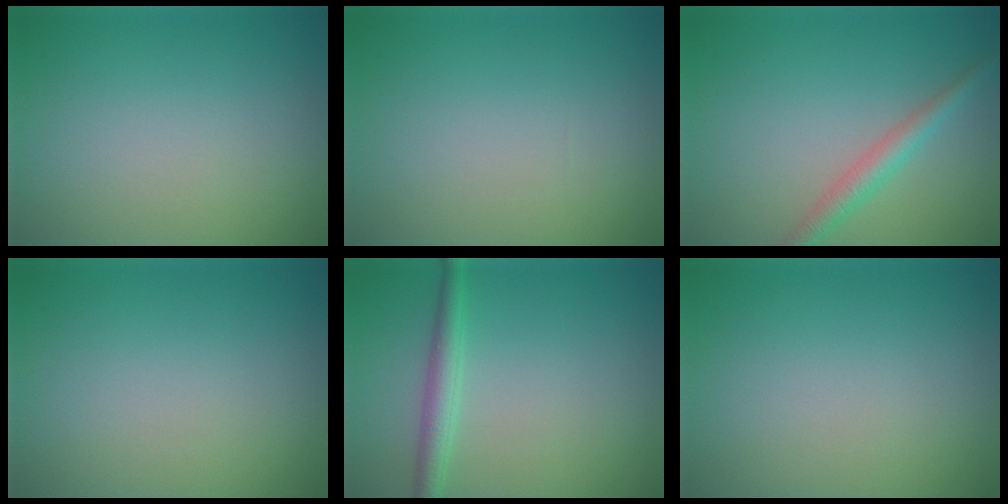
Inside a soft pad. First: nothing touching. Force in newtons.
{"total": 0.0}
{"total": 2.5, "press": 2.5, "slide": 0.0}
{"total": 0.0}
{"total": 2.3, "press": 2.3, "slide": 0.0}
{"total": 0.0}